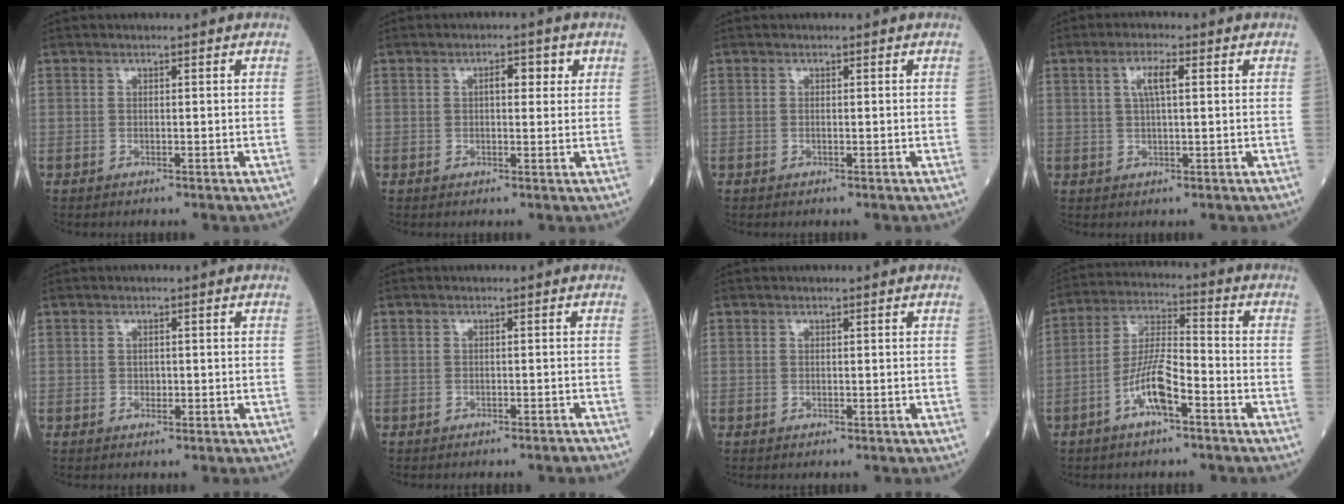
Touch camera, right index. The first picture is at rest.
{"total": 3.0, "force": [1.0, 1.3, 2.5], "torque": [-0.036, 0.010, 0.012]}
{"total": 0.0}
{"total": 3.6, "force": [1.1, 0.7, 3.3], "torque": [-0.066, 0.007, 0.022]}
{"total": 0.7, "force": [-0.1, 0.6, 0.3], "torque": [-0.001, 0.002, -0.002]}
{"total": 1.8, "force": [-1.8, 0.1, 0.5], "torque": [-0.006, 0.001, -0.023]}
{"total": 0.0}
{"total": 8.4, "force": [-4.0, 1.7, 7.1], "torque": [-0.145, 0.010, -0.077]}